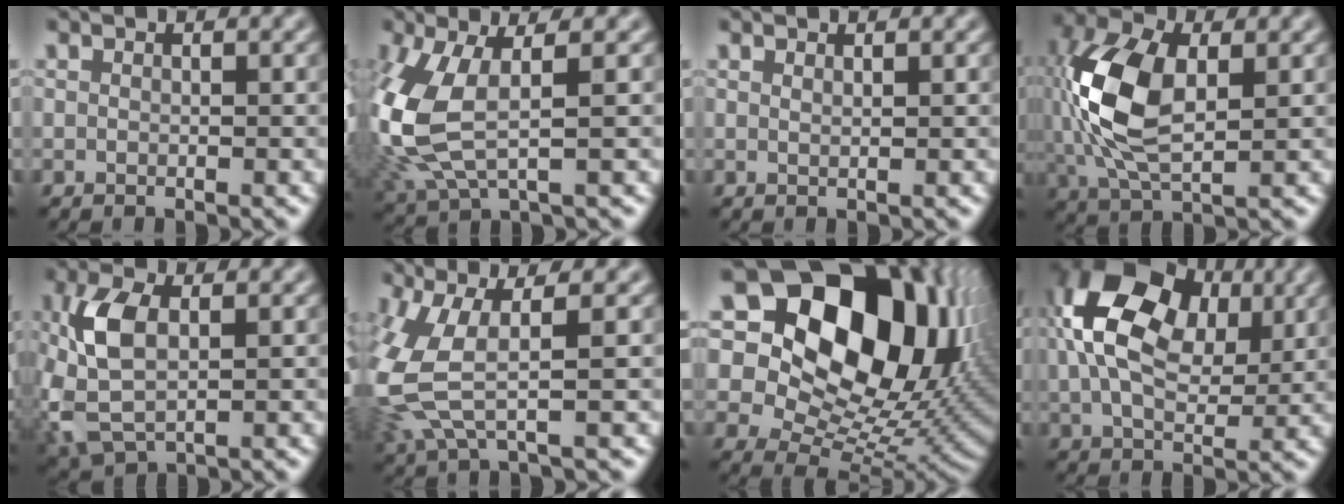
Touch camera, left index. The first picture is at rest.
{"total": 7.9, "force": [0.6, 3.7, 6.9], "torque": [-0.186, -0.003, 0.016]}
{"total": 0.5, "force": [0.5, 0.1, 0.2], "torque": [-0.001, -0.001, 0.010]}
{"total": 10.0, "force": [0.9, 5.5, 8.3], "torque": [-0.196, 0.007, 0.013]}
{"total": 6.5, "force": [-0.1, 3.7, 5.4], "torque": [-0.129, 0.005, -0.002]}
{"total": 6.2, "force": [0.4, 2.5, 5.6], "torque": [-0.162, -0.012, 0.010]}
{"total": 20.2, "force": [8.6, 13.8, 12.0], "torque": [-0.217, 0.050, 0.157]}
{"total": 15.2, "force": [4.5, 10.0, 10.5], "torque": [-0.193, 0.048, 0.069]}